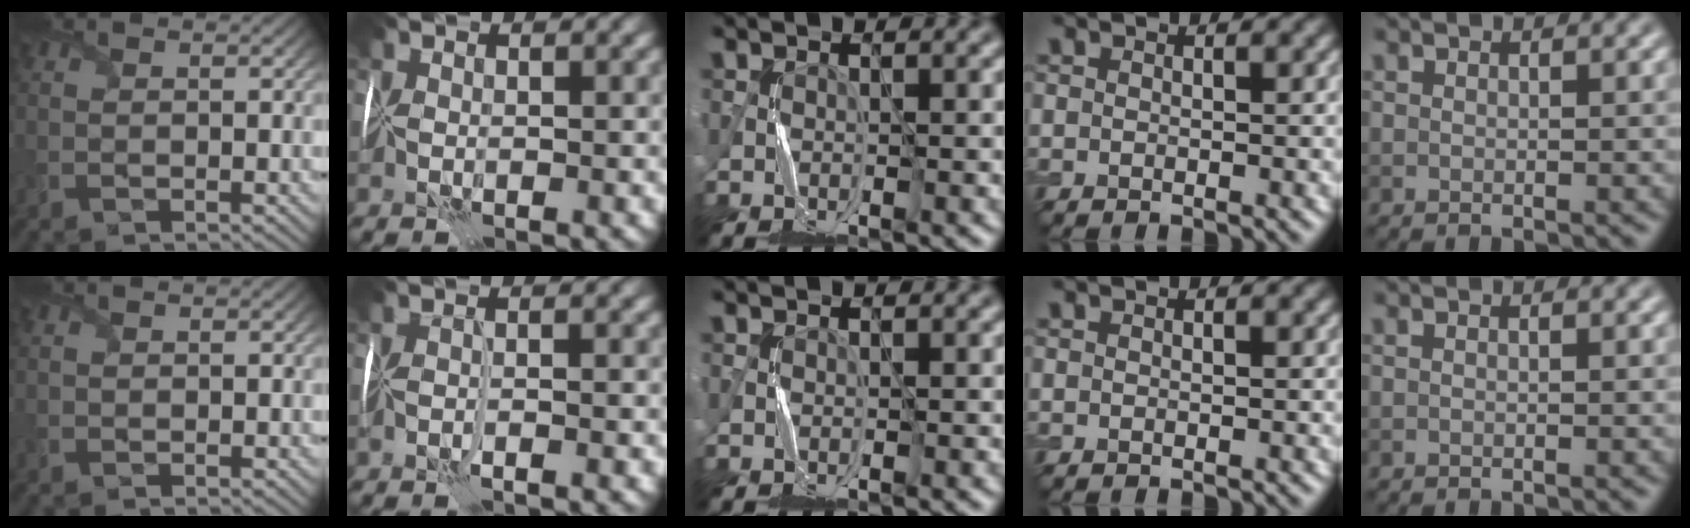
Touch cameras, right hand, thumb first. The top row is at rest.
{"index": {"total": 1.5, "force": [-0.9, -1.2, -0.2], "torque": [0.005, -0.002, -0.019]}}